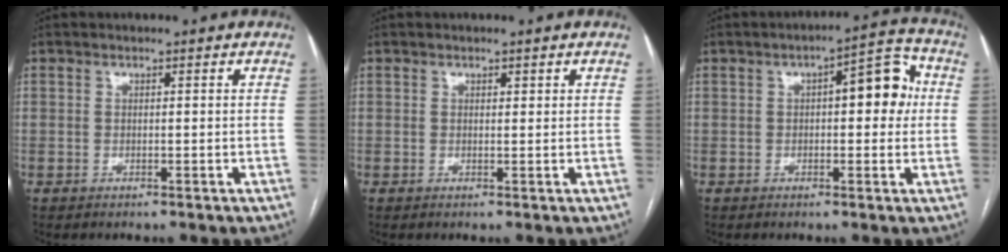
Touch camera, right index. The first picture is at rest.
{"total": 0.6, "force": [0.4, 0.4, 0.3], "torque": [-0.001, -0.001, 0.004]}
{"total": 8.4, "force": [1.2, 3.1, 7.8], "torque": [-0.097, 0.033, 0.012]}